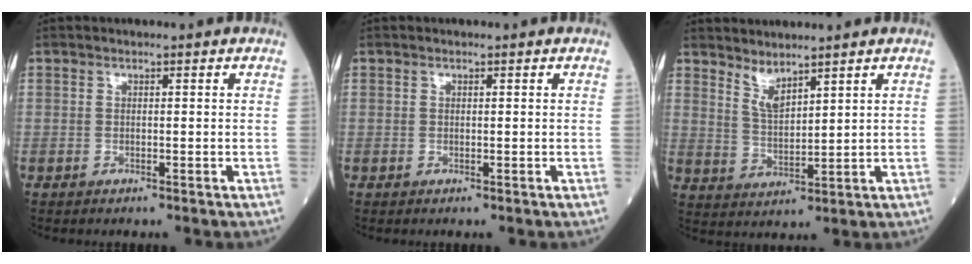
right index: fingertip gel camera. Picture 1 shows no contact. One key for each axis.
{"total": 0.0}
{"total": 4.1, "fx": 3.4, "fy": 0.7, "fz": 2.2, "tx": -0.047, "ty": -0.013, "tz": 0.075}